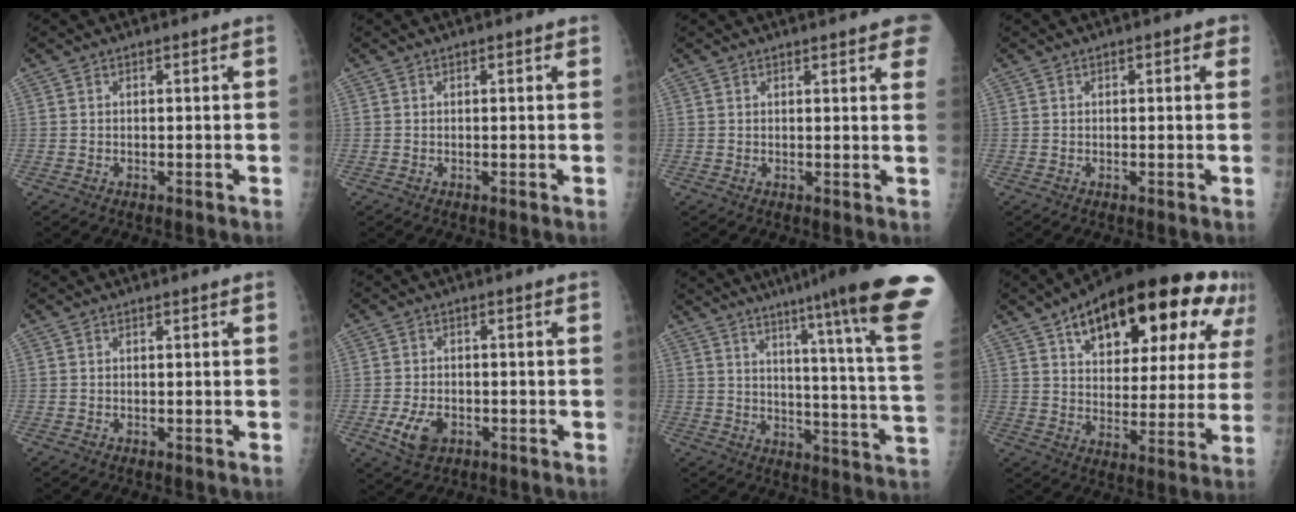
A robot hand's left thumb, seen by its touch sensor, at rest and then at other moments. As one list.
[{"total": 0.7, "force": [0.3, 0.3, 0.6], "torque": [-0.007, 0.001, 0.002]}, {"total": 7.5, "force": [5.0, 1.5, 5.4], "torque": [-0.048, -0.007, 0.050]}, {"total": 1.9, "force": [0.8, 1.0, 1.3], "torque": [-0.005, 0.002, 0.006]}, {"total": 0.0}, {"total": 5.9, "force": [-2.3, 3.8, 3.8], "torque": [-0.069, 0.004, -0.037]}, {"total": 25.9, "force": [17.8, -0.1, 18.9], "torque": [-0.227, -0.104, 0.230]}, {"total": 28.0, "force": [14.0, 12.8, 20.5], "torque": [-0.260, 0.006, 0.201]}]